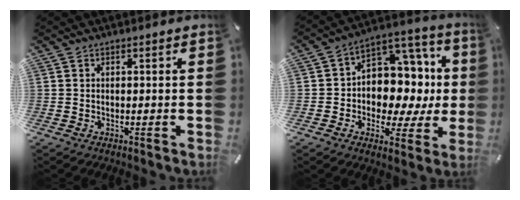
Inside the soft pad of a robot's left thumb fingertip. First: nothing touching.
{"total": 12.0, "force": [-0.3, 10.2, 6.4], "torque": [-0.068, -0.028, 0.004]}